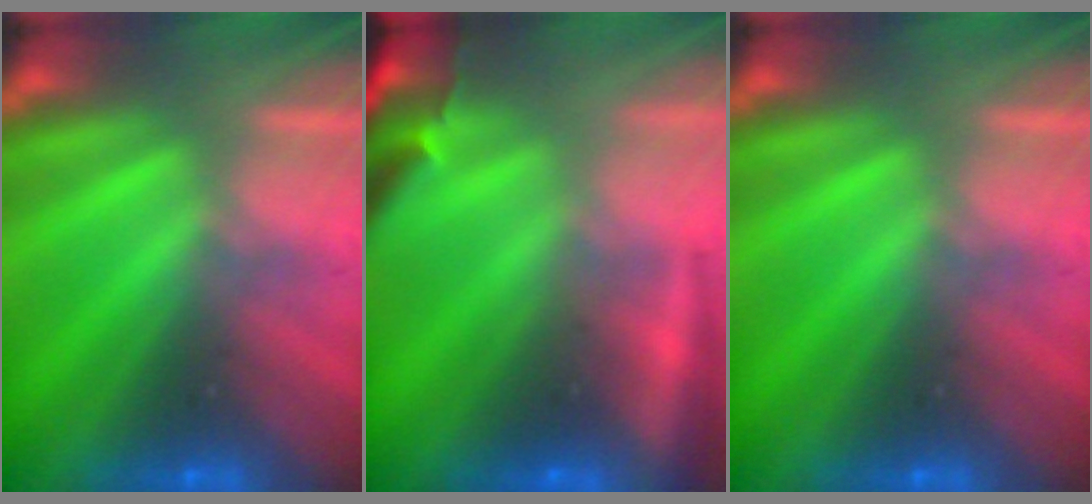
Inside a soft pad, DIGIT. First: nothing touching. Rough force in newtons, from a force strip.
{"total": 5.8}
{"total": 0.0}